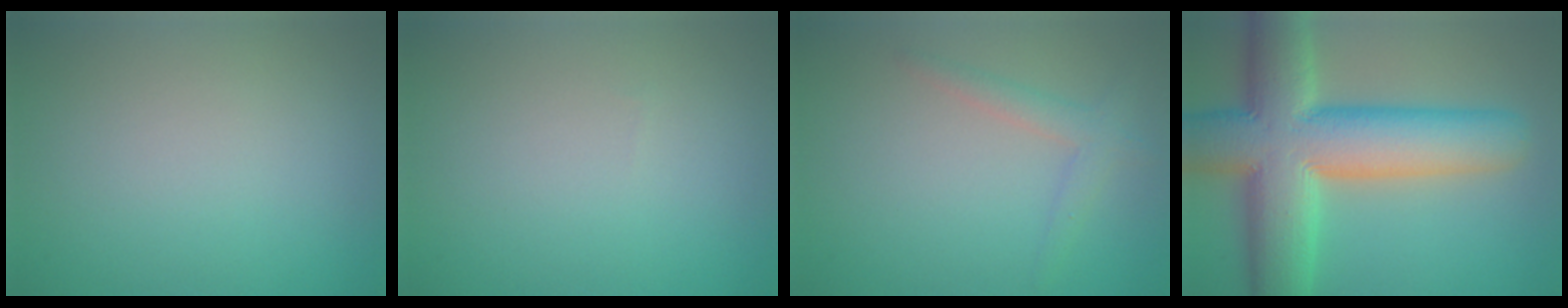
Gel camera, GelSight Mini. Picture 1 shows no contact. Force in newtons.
{"total": 0.0}
{"total": 2.1, "press": 2.1, "slide": 0.1}
{"total": 14.0, "press": 14.0, "slide": 0.8}